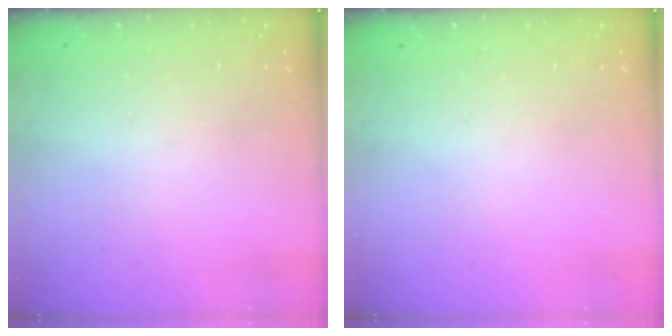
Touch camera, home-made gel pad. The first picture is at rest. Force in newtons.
{"total": 0.0}